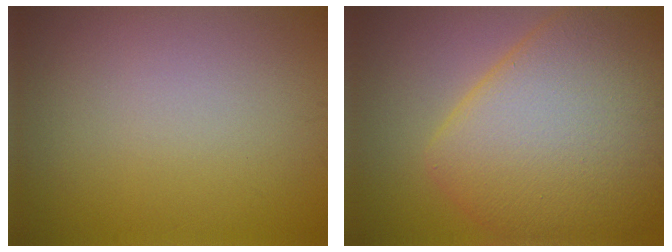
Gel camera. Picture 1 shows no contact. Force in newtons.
{"total": 10.9, "press": 10.9, "slide": 0.7}